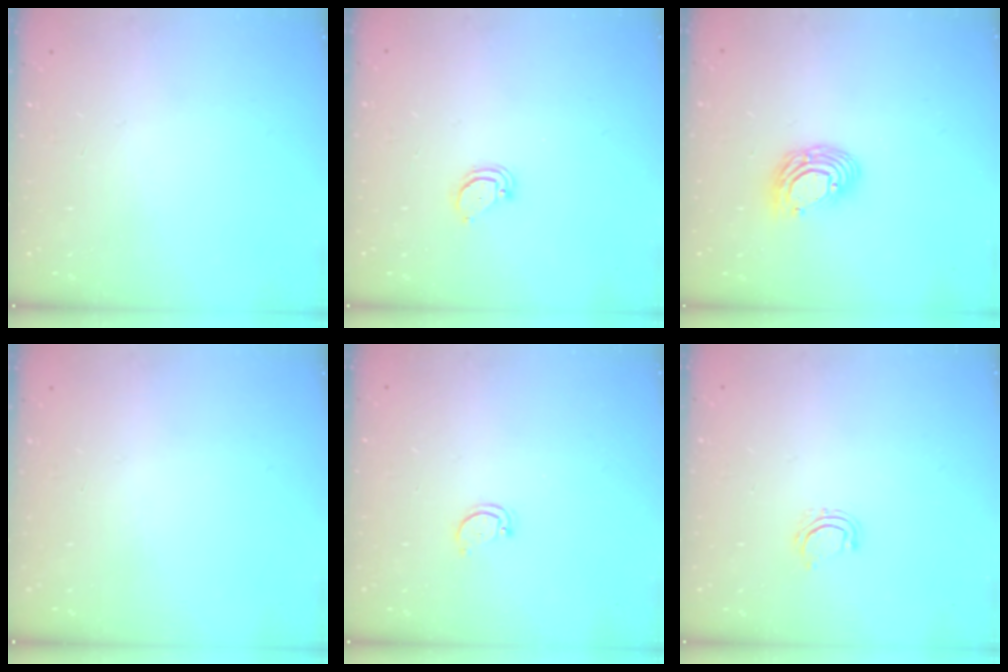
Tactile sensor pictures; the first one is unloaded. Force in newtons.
{"total": 2.6, "press": 2.6, "slide": 0.2}
{"total": 9.9, "press": 9.8, "slide": 0.7}
{"total": 0.0}
{"total": 2.8, "press": 2.7, "slide": 0.3}
{"total": 5.0, "press": 4.8, "slide": 1.2}